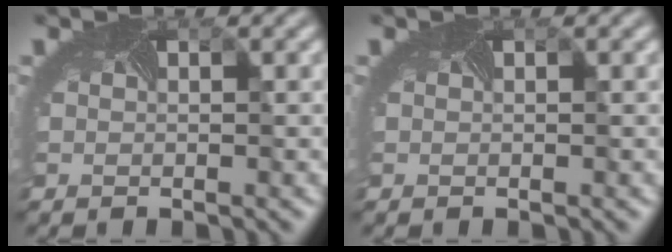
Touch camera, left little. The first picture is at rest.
{"total": 0.0}